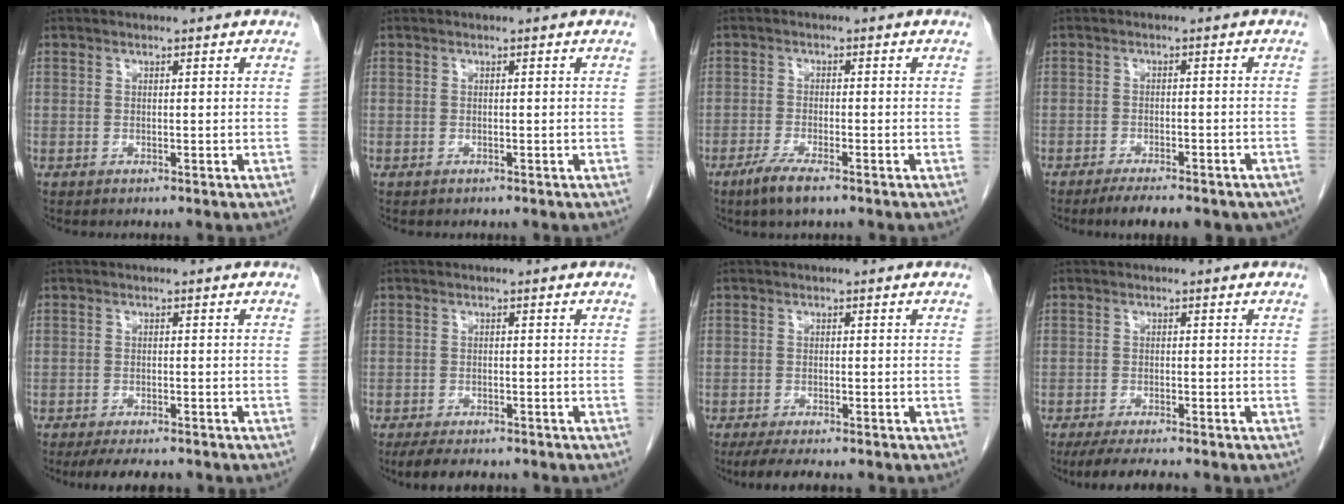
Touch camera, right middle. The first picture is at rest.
{"total": 0.0}
{"total": 4.6, "force": [-3.1, 0.6, 3.3], "torque": [-0.070, -0.011, -0.054]}
{"total": 10.8, "force": [-8.8, 2.9, 5.4], "torque": [-0.061, 0.000, -0.109]}
{"total": 7.2, "force": [-6.1, 1.8, 3.4], "torque": [-0.044, -0.007, -0.089]}
{"total": 7.0, "force": [-5.8, 2.1, 3.3], "torque": [-0.048, -0.009, -0.082]}
{"total": 6.7, "force": [-5.5, 1.3, 3.6], "torque": [-0.050, -0.012, -0.083]}
{"total": 6.7, "force": [-5.6, 0.7, 3.5], "torque": [-0.052, -0.015, -0.090]}